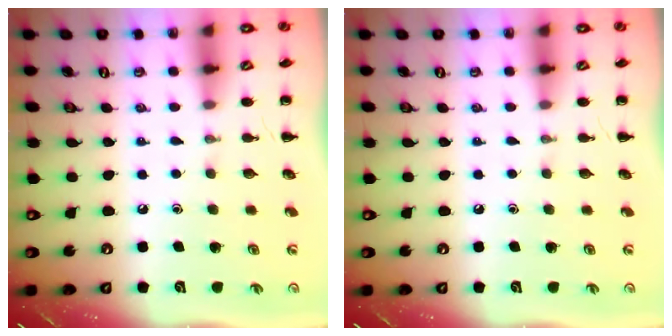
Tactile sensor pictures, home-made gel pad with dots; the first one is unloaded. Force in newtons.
{"total": 0.0}